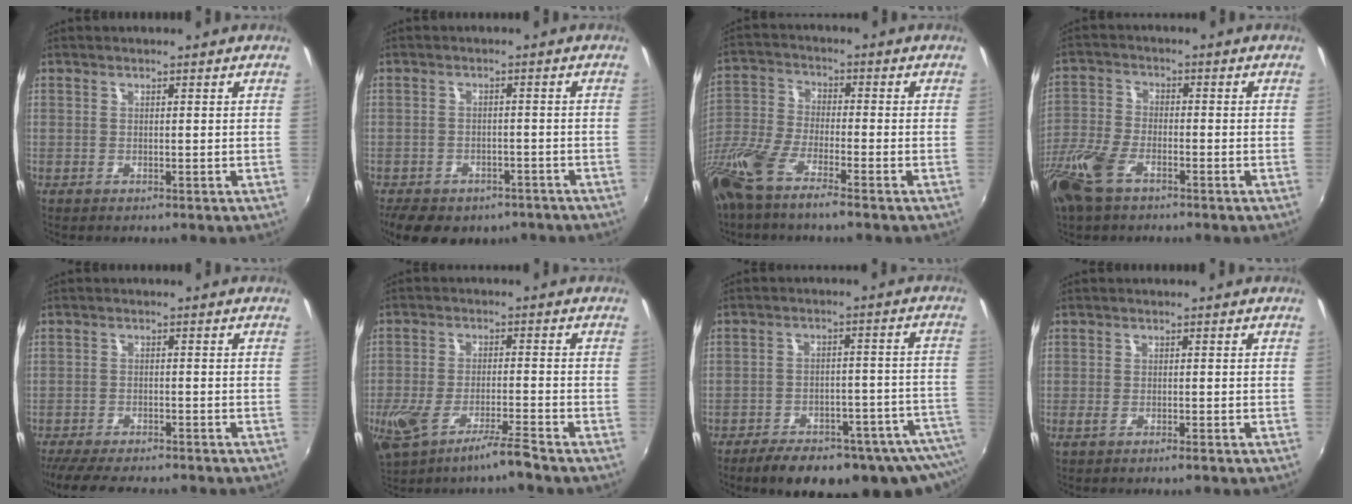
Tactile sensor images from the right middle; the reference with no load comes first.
{"total": 11.8, "force": [-8.3, 6.3, 5.4], "torque": [-0.124, -0.013, -0.110]}
{"total": 14.0, "force": [-10.0, 2.6, 9.5], "torque": [-0.218, -0.036, -0.198]}
{"total": 10.8, "force": [-6.8, 4.6, 6.9], "torque": [-0.172, -0.016, -0.144]}
{"total": 11.1, "force": [-9.7, 1.9, 5.0], "torque": [-0.114, -0.027, -0.156]}
{"total": 8.1, "force": [-5.6, 0.7, 5.8], "torque": [-0.131, -0.016, -0.100]}
{"total": 21.5, "force": [-17.1, 6.6, 11.2], "torque": [-0.159, -0.022, -0.212]}
{"total": 1.8, "force": [-1.3, 0.1, 1.3], "torque": [-0.028, -0.004, -0.024]}